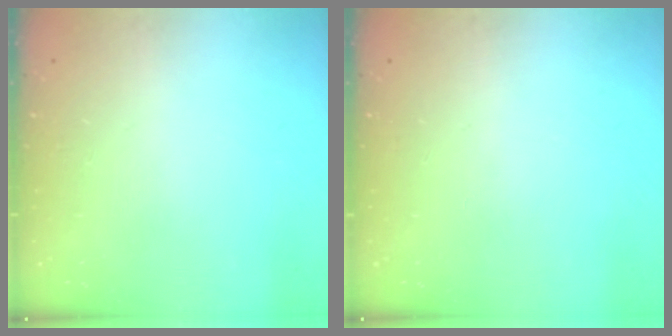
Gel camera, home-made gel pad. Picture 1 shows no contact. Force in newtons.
{"total": 0.0}